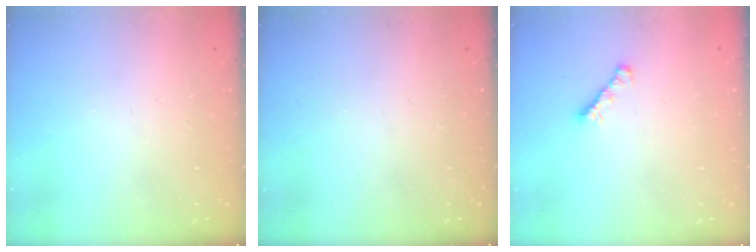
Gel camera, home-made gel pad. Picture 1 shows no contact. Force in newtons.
{"total": 0.0}
{"total": 1.6, "press": 1.4, "slide": 0.6}